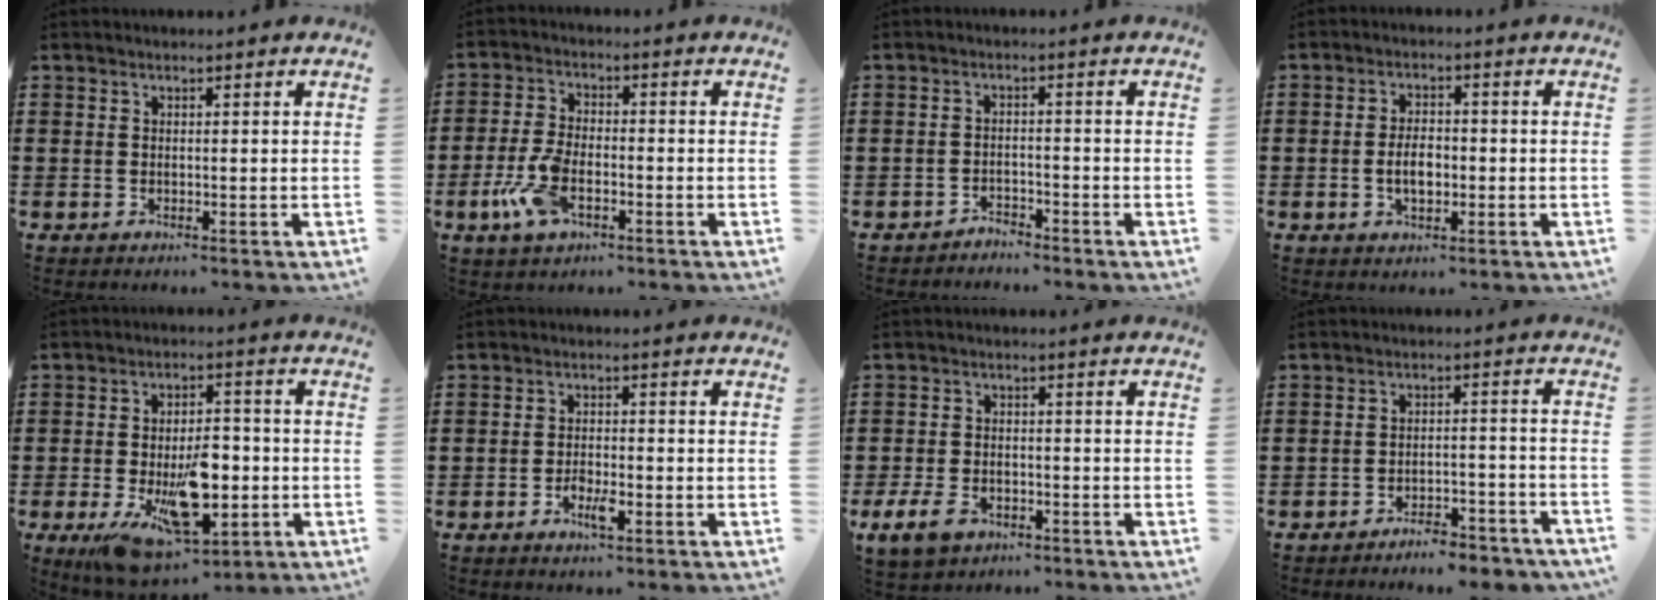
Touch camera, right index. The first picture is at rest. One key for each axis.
{"total": 7.0, "fx": -2.8, "fy": 3.2, "fz": 5.6, "tx": -0.142, "ty": -0.009, "tz": -0.058}
{"total": 2.2, "fx": -2.2, "fy": 0.2, "fz": -0.3, "tx": -0.003, "ty": 0.004, "tz": -0.049}
{"total": 4.2, "fx": -0.7, "fy": 2.1, "fz": 3.5, "tx": -0.065, "ty": 0.000, "tz": -0.017}
{"total": 13.5, "fx": -3.8, "fy": 6.8, "fz": 11.0, "tx": -0.187, "ty": -0.002, "tz": -0.056}
{"total": 3.1, "fx": -1.6, "fy": 1.1, "fz": 2.5, "tx": -0.049, "ty": 0.001, "tz": -0.030}
{"total": 4.3, "fx": -2.7, "fy": 2.5, "fz": 2.3, "tx": -0.067, "ty": 0.002, "tz": -0.058}
{"total": 4.5, "fx": -4.3, "fy": 0.2, "fz": 1.0, "tx": -0.019, "ty": 0.003, "tz": -0.087}